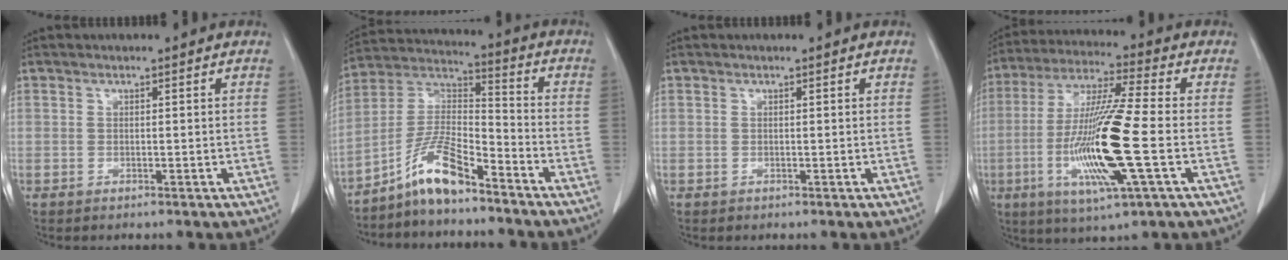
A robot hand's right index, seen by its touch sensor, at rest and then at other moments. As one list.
[{"total": 9.8, "force": [-7.1, 1.9, 6.5], "torque": [-0.139, 0.012, -0.138]}, {"total": 0.0}, {"total": 17.1, "force": [-3.9, 0.6, 16.7], "torque": [-0.340, -0.017, -0.075]}]